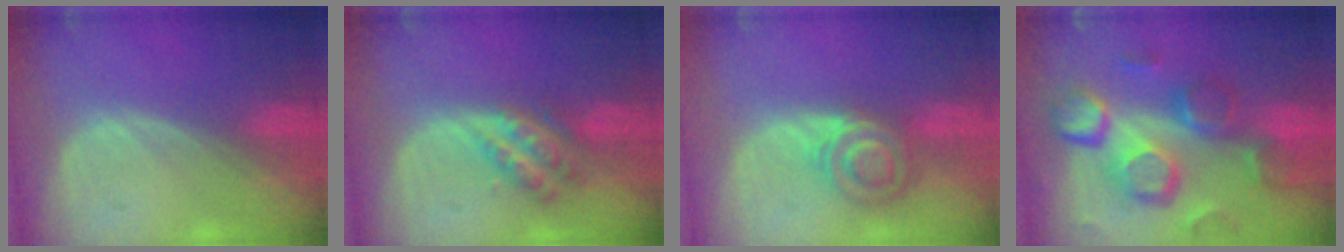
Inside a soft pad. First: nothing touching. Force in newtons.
{"total": 6.0, "press": 5.2, "slide": 3.1}
{"total": 5.9, "press": 5.8, "slide": 0.8}
{"total": 12.3, "press": 10.7, "slide": 6.1}